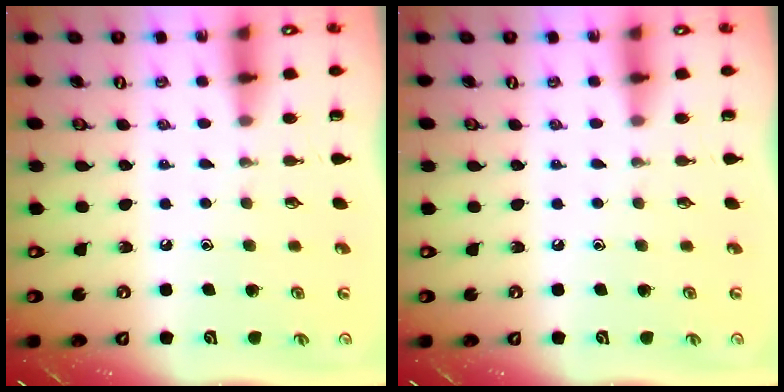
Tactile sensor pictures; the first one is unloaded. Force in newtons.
{"total": 0.0}